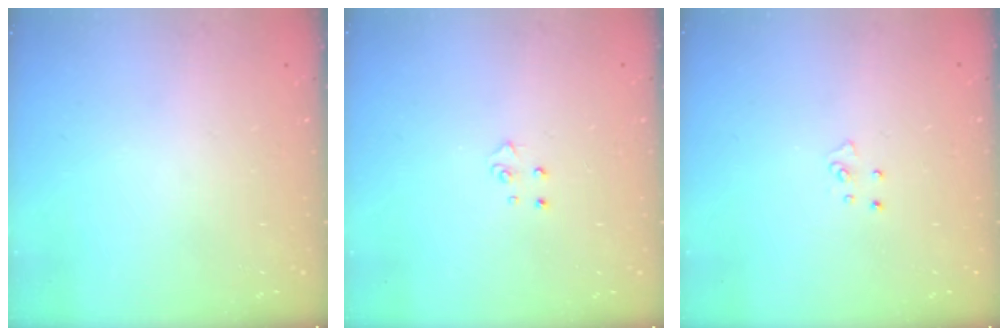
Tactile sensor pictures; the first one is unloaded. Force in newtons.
{"total": 3.6, "press": 3.5, "slide": 0.3}
{"total": 3.7, "press": 3.7, "slide": 0.3}